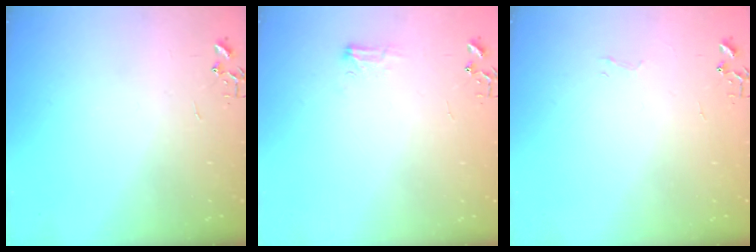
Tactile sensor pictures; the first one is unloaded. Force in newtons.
{"total": 7.3, "press": 7.2, "slide": 0.9}
{"total": 3.4, "press": 3.4, "slide": 0.3}